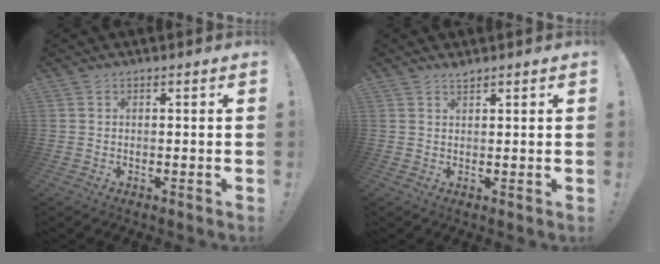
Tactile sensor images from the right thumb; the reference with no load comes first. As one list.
[{"total": 1.6, "force": [1.5, 0.1, 0.5], "torque": [-0.005, -0.008, 0.027]}]